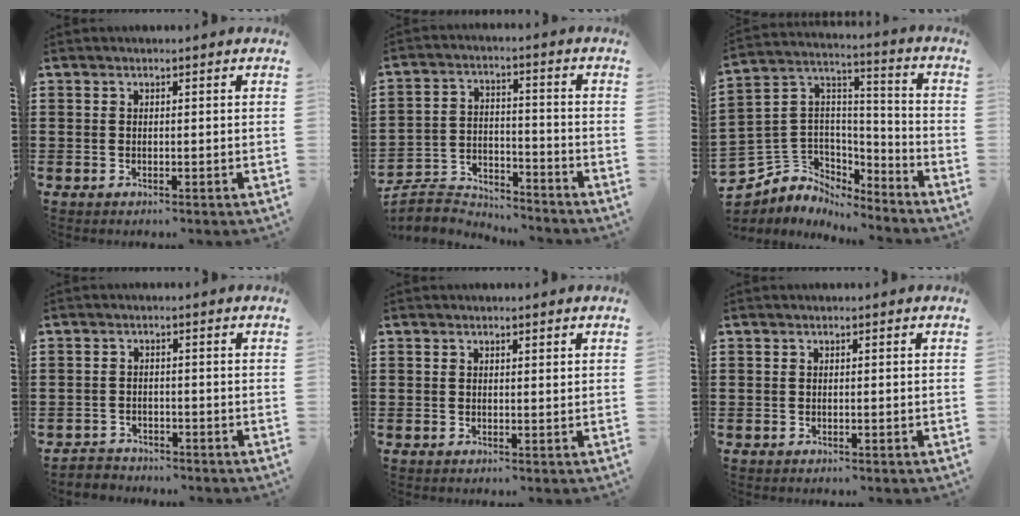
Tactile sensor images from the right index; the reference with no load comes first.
{"total": 5.3, "force": [-5.2, 0.9, 0.2], "torque": [-0.019, 0.007, -0.110]}
{"total": 5.9, "force": [-3.5, 4.7, 0.1], "torque": [-0.046, -0.016, -0.072]}
{"total": 2.0, "force": [-1.9, 0.5, -0.3], "torque": [-0.002, 0.003, -0.044]}
{"total": 0.7, "force": [0.4, 0.3, 0.6], "torque": [-0.012, 0.002, 0.006]}
{"total": 0.0}